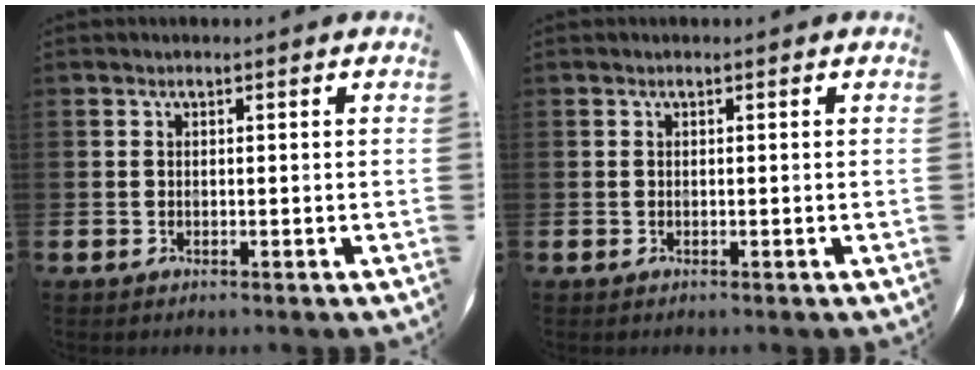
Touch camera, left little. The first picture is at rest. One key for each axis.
{"total": 0.0}